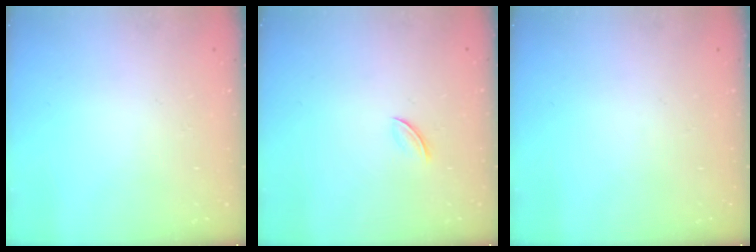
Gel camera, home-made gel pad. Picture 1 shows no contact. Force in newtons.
{"total": 2.8, "press": 2.7, "slide": 0.9}
{"total": 0.0}